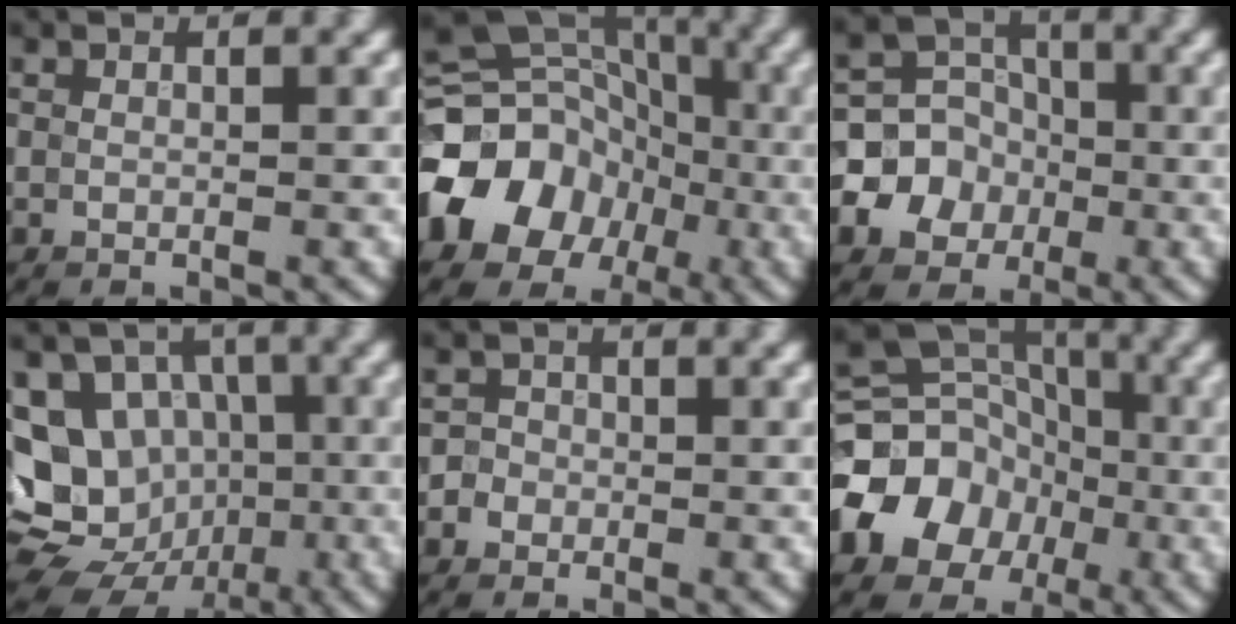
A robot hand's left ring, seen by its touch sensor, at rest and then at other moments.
{"total": 11.8, "force": [-3.8, 9.8, 5.3], "torque": [-0.096, -0.006, -0.088]}
{"total": 6.6, "force": [-1.5, 6.1, 2.0], "torque": [-0.016, 0.008, -0.058]}
{"total": 15.3, "force": [-2.0, 13.6, 6.7], "torque": [-0.156, 0.005, -0.028]}
{"total": 1.6, "force": [-0.4, 1.6, 0.3], "torque": [0.014, 0.006, -0.015]}
{"total": 10.2, "force": [-3.1, 8.8, 4.3], "torque": [-0.073, 0.000, -0.076]}